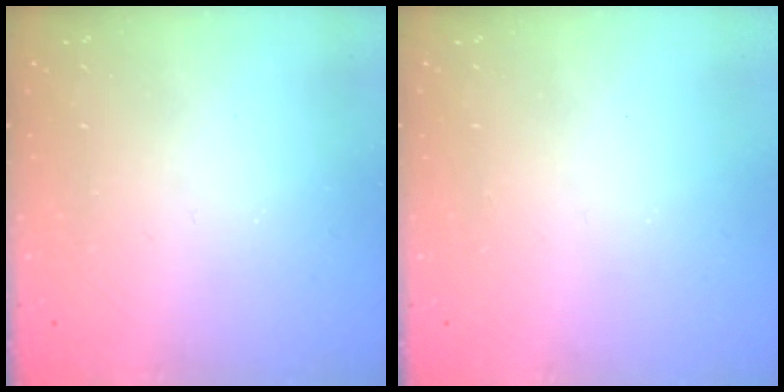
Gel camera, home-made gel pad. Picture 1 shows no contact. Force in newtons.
{"total": 0.0}